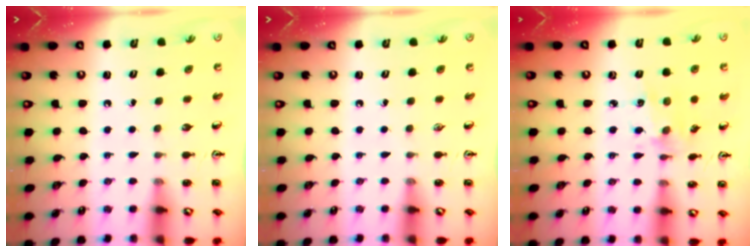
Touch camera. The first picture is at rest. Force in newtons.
{"total": 0.0}
{"total": 5.1, "press": 4.9, "slide": 1.4}